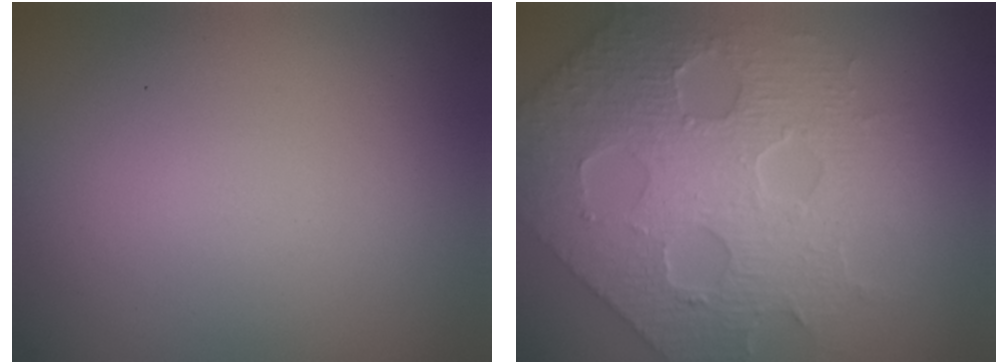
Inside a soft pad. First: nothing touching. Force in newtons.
{"total": 7.2, "press": 6.3, "slide": 3.5}